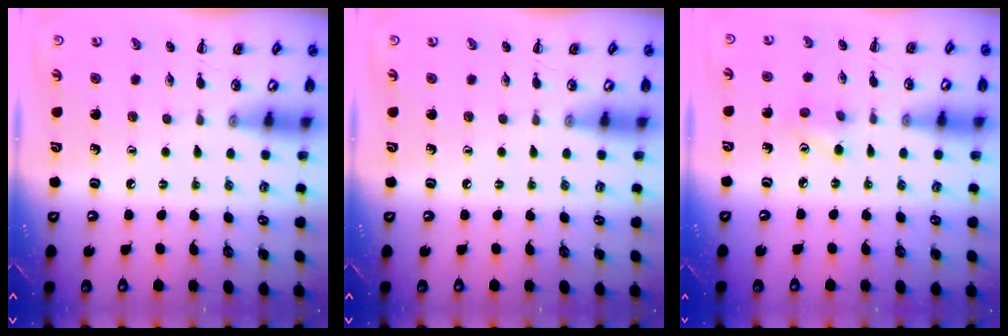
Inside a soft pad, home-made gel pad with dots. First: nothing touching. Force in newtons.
{"total": 0.0}
{"total": 4.3, "press": 4.1, "slide": 1.2}